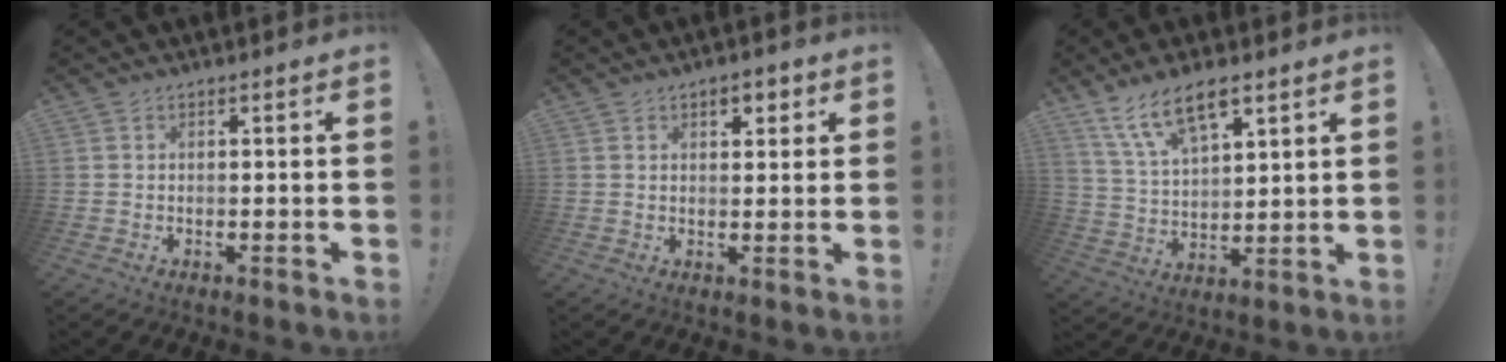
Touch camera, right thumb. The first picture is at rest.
{"total": 3.6, "force": [2.0, 2.0, 2.2], "torque": [-0.017, -0.004, 0.030]}
{"total": 12.1, "force": [8.0, 5.0, 7.6], "torque": [-0.137, -0.030, 0.147]}